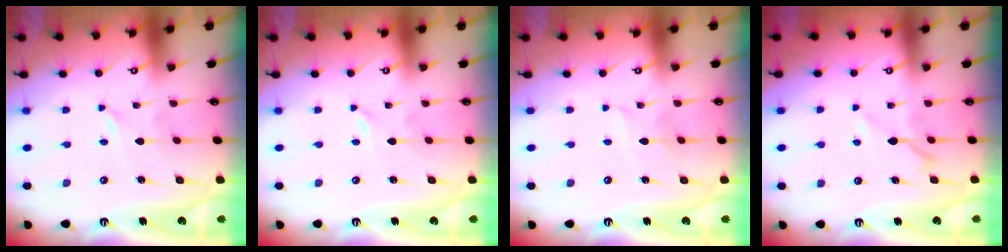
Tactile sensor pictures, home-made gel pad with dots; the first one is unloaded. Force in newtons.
{"total": 0.0}
{"total": 3.1, "press": 3.1, "slide": 0.3}
{"total": 5.2, "press": 5.2, "slide": 0.8}